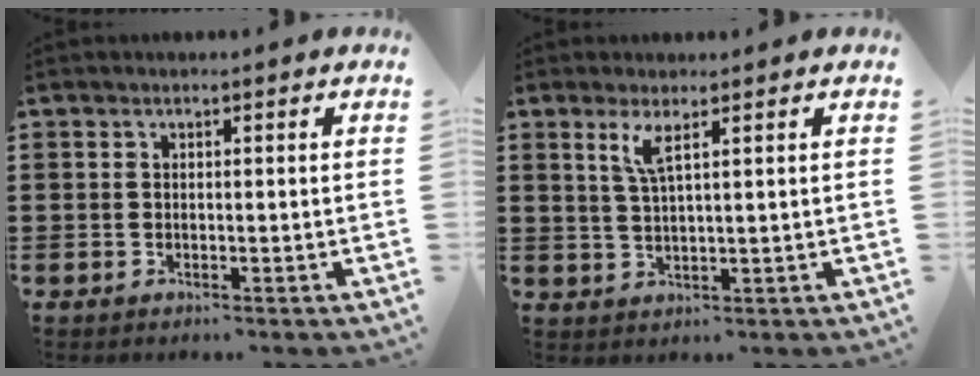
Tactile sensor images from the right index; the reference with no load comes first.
{"total": 3.4, "force": [1.8, 0.4, 2.8], "torque": [-0.062, 0.001, 0.030]}